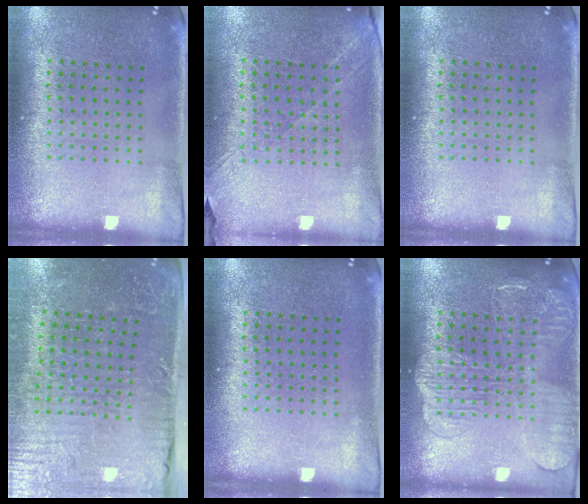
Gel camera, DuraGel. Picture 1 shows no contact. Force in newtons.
{"total": 1.3, "press": 1.2, "slide": 0.5}
{"total": 0.0}
{"total": 4.4, "press": 4.3, "slide": 1.0}
{"total": 0.0}
{"total": 2.4, "press": 2.3, "slide": 0.5}